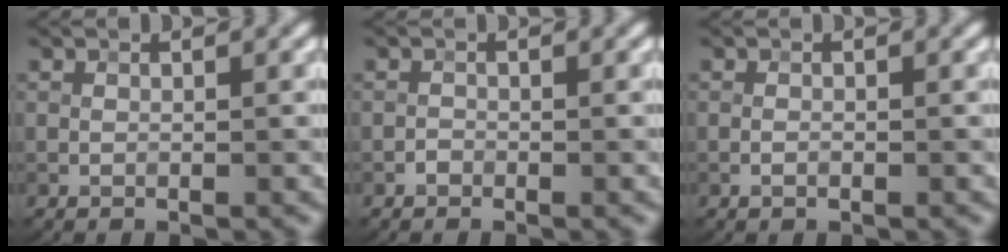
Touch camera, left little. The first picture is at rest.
{"total": 0.5, "force": [-0.3, 0.4, 0.1], "torque": [0.000, 0.000, -0.007]}
{"total": 0.7, "force": [-0.3, 0.3, 0.6], "torque": [-0.010, 0.001, -0.006]}